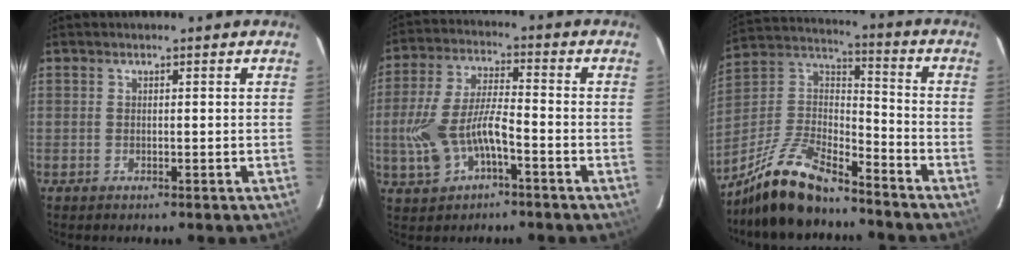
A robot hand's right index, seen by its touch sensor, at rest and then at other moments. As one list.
[{"total": 11.4, "force": [-4.1, 4.7, 9.6], "torque": [-0.204, 0.002, -0.068]}, {"total": 21.0, "force": [-16.2, 6.4, 11.7], "torque": [-0.242, -0.023, -0.293]}]